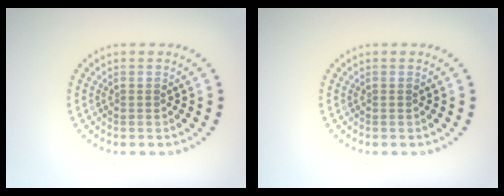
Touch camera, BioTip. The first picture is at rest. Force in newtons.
{"total": 0.0}